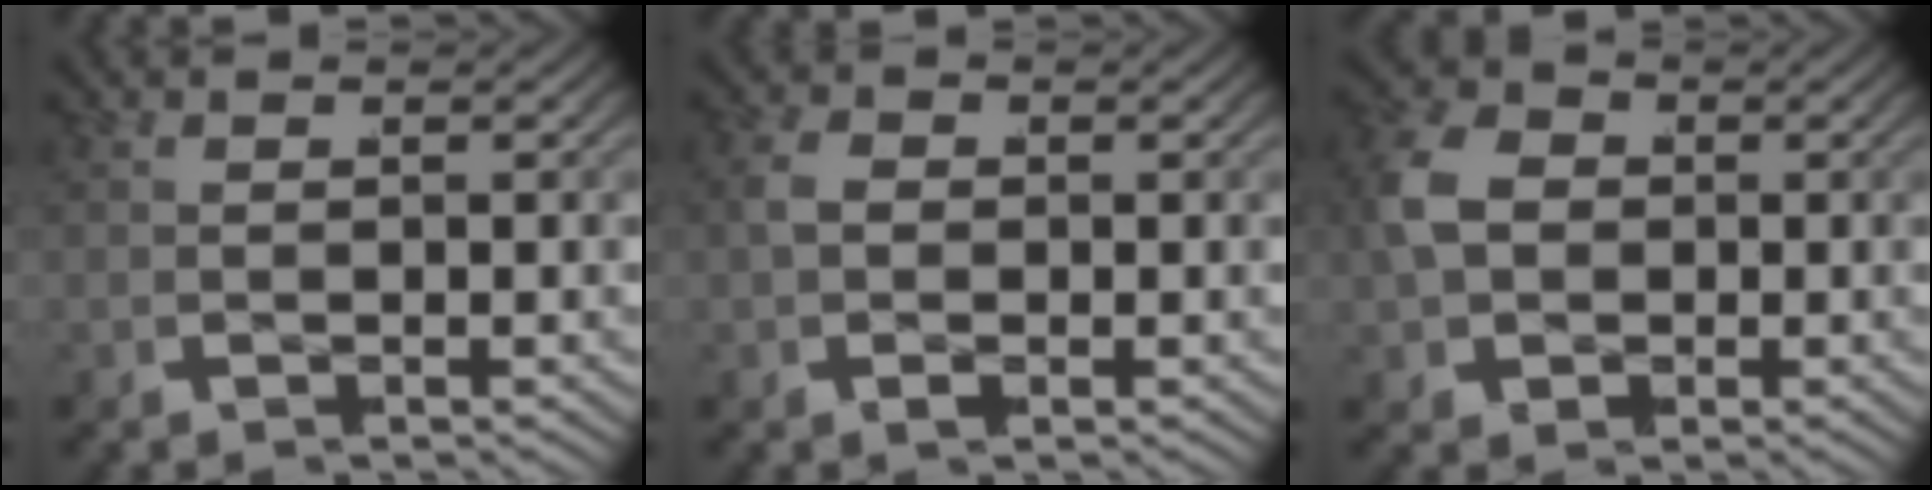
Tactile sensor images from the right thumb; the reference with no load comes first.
{"total": 2.3, "force": [0.0, 1.8, 1.4], "torque": [-0.034, -0.004, 0.003]}
{"total": 6.9, "force": [0.5, 5.6, 3.9], "torque": [-0.105, -0.018, 0.020]}